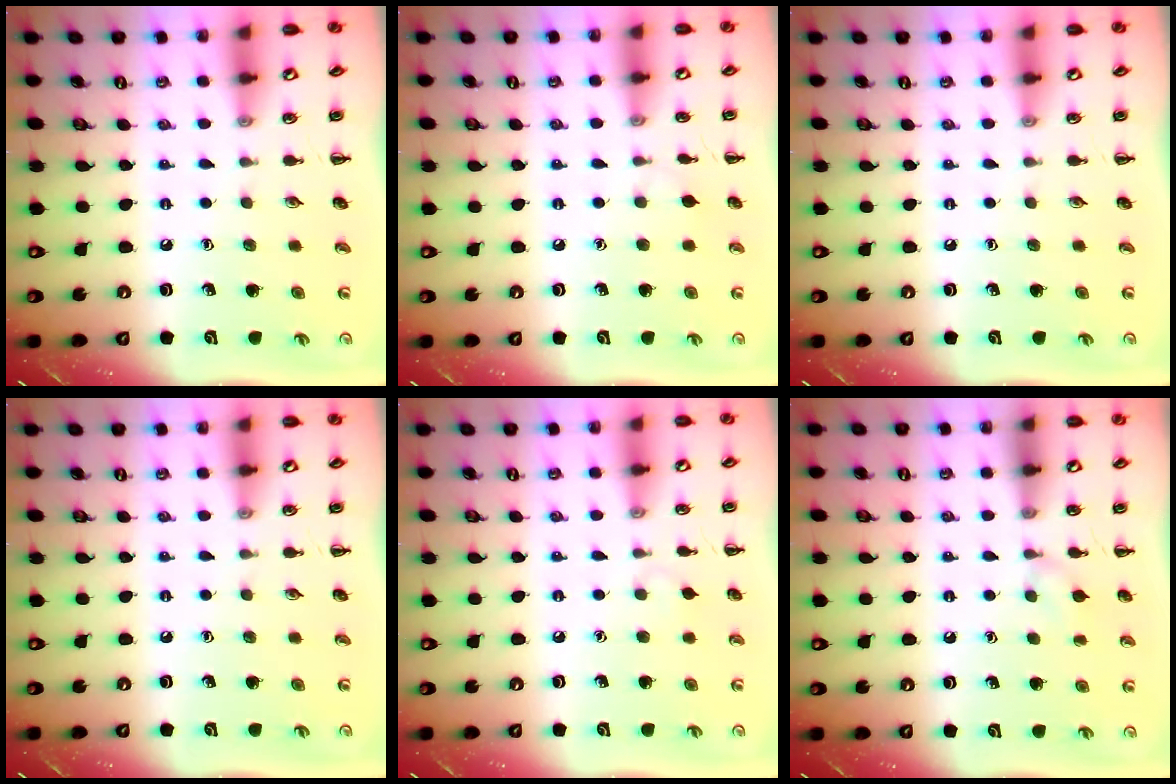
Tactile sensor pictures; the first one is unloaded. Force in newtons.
{"total": 3.9, "press": 3.7, "slide": 1.3}
{"total": 0.0}
{"total": 0.0}
{"total": 2.8, "press": 2.6, "slide": 1.1}
{"total": 5.4, "press": 5.1, "slide": 2.0}